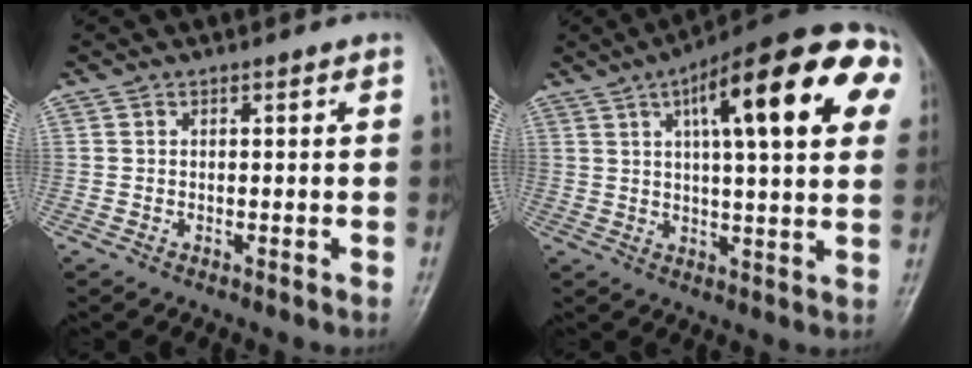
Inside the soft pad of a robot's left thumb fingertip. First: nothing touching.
{"total": 23.8, "force": [8.1, 6.9, 21.3], "torque": [-0.288, 0.022, 0.107]}